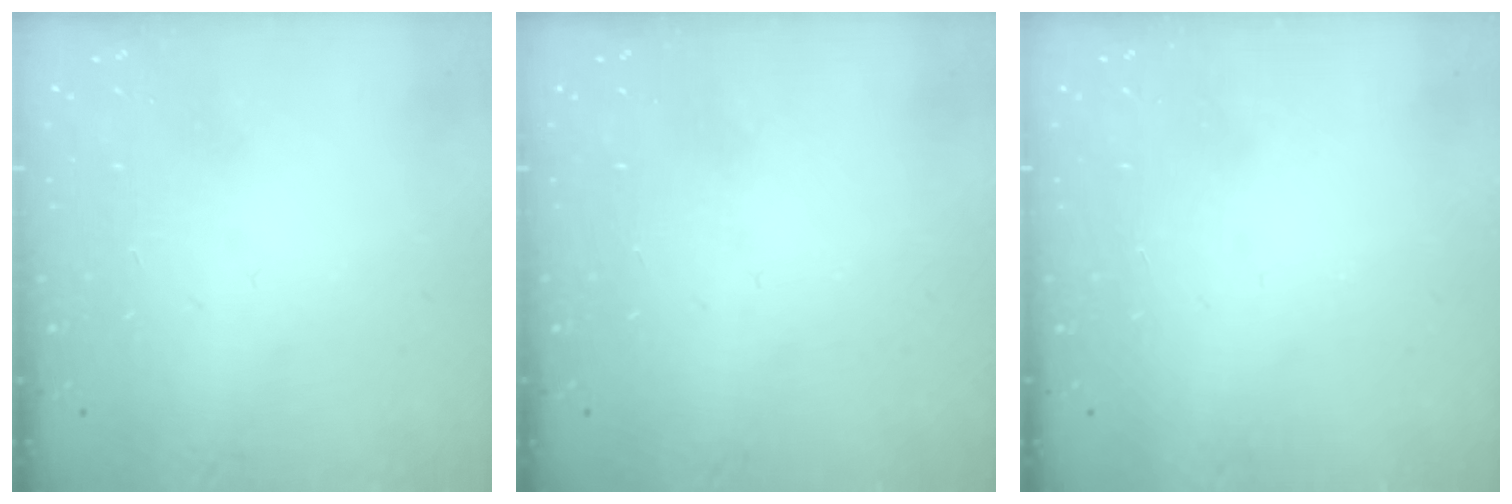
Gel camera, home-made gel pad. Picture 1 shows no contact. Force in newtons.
{"total": 0.0}
{"total": 1.6, "press": 1.5, "slide": 0.1}